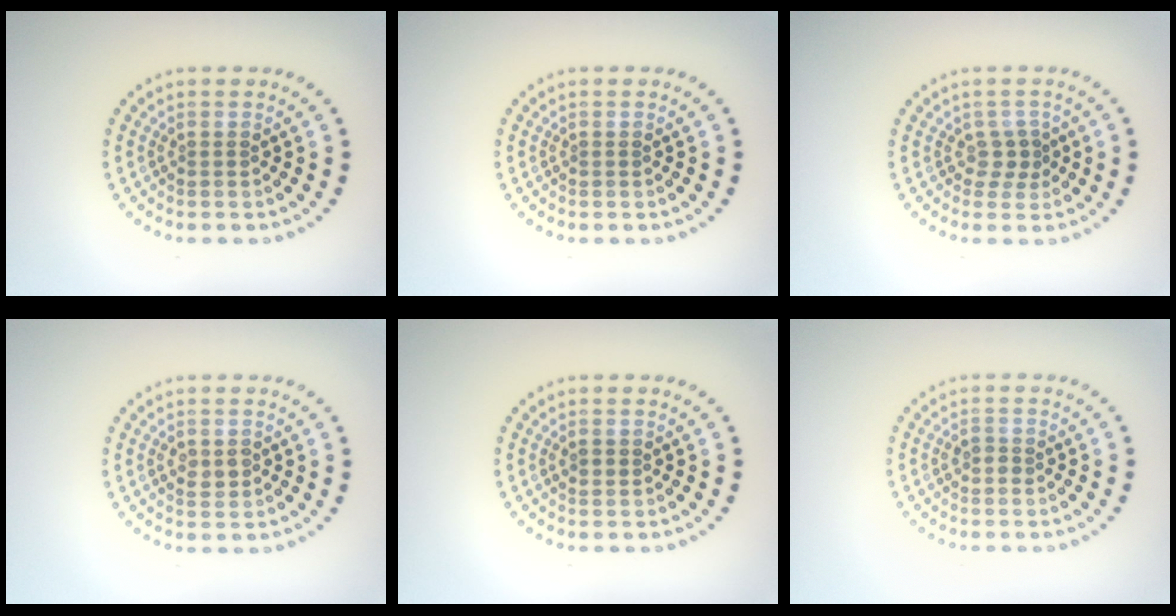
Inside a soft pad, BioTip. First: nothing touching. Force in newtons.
{"total": 0.0}
{"total": 1.5, "press": 1.3, "slide": 0.9}
{"total": 1.5, "press": 1.5, "slide": 0.1}
{"total": 0.9, "press": 0.8, "slide": 0.3}
{"total": 0.9, "press": 0.8, "slide": 0.3}